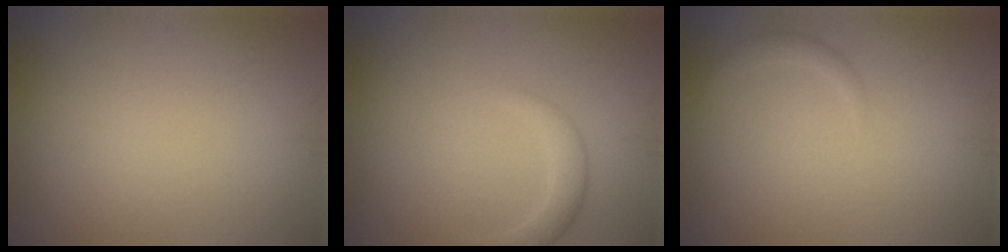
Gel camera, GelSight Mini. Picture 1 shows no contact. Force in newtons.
{"total": 2.0, "press": 2.0, "slide": 0.1}
{"total": 1.3, "press": 1.3, "slide": 0.0}